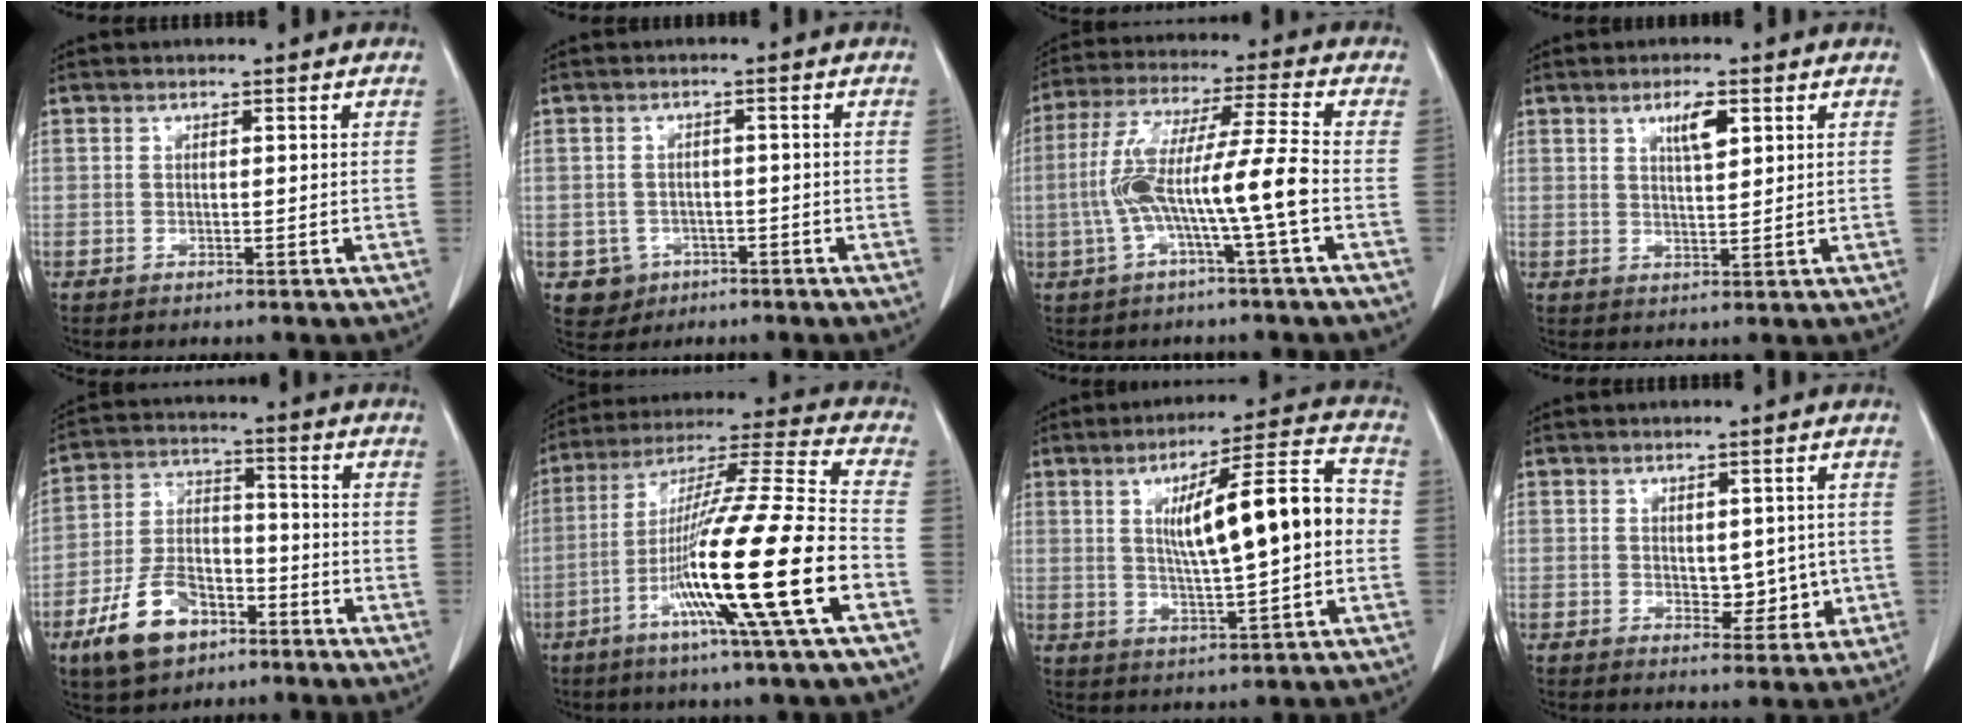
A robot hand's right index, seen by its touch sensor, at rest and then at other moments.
{"total": 3.9, "force": [-1.7, 3.5, 0.3], "torque": [0.000, 0.011, -0.018]}
{"total": 11.2, "force": [-2.6, -0.6, 10.9], "torque": [-0.221, 0.023, -0.049]}
{"total": 4.0, "force": [2.0, 1.1, 3.3], "torque": [-0.059, -0.001, 0.035]}
{"total": 11.4, "force": [-6.6, 6.3, 6.8], "torque": [-0.145, 0.011, -0.117]}
{"total": 20.7, "force": [-7.6, -1.2, 19.2], "torque": [-0.348, -0.022, -0.143]}
{"total": 14.5, "force": [1.0, 2.0, 14.3], "torque": [-0.218, 0.026, 0.017]}
{"total": 4.1, "force": [-0.1, 2.5, 3.3], "torque": [-0.033, -0.002, 0.010]}